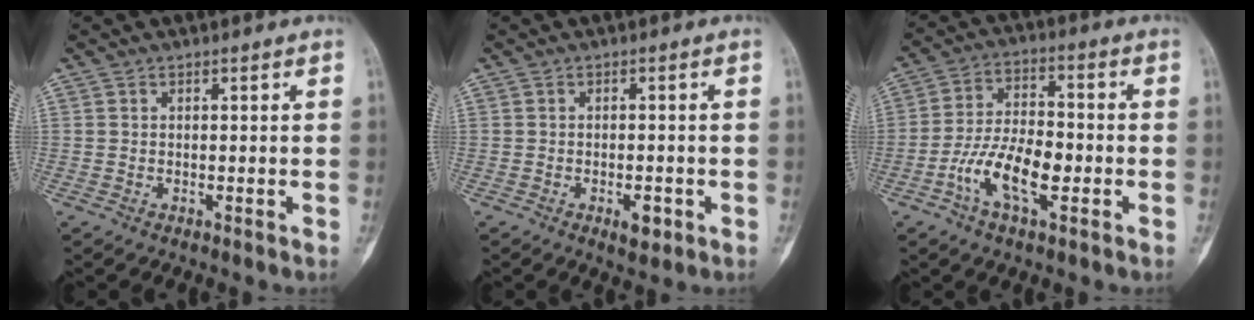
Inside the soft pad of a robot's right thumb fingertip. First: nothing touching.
{"total": 3.3, "force": [-1.4, 1.5, 2.6], "torque": [-0.030, 0.003, -0.015]}
{"total": 11.3, "force": [-3.8, 5.1, 9.3], "torque": [-0.174, 0.024, -0.073]}